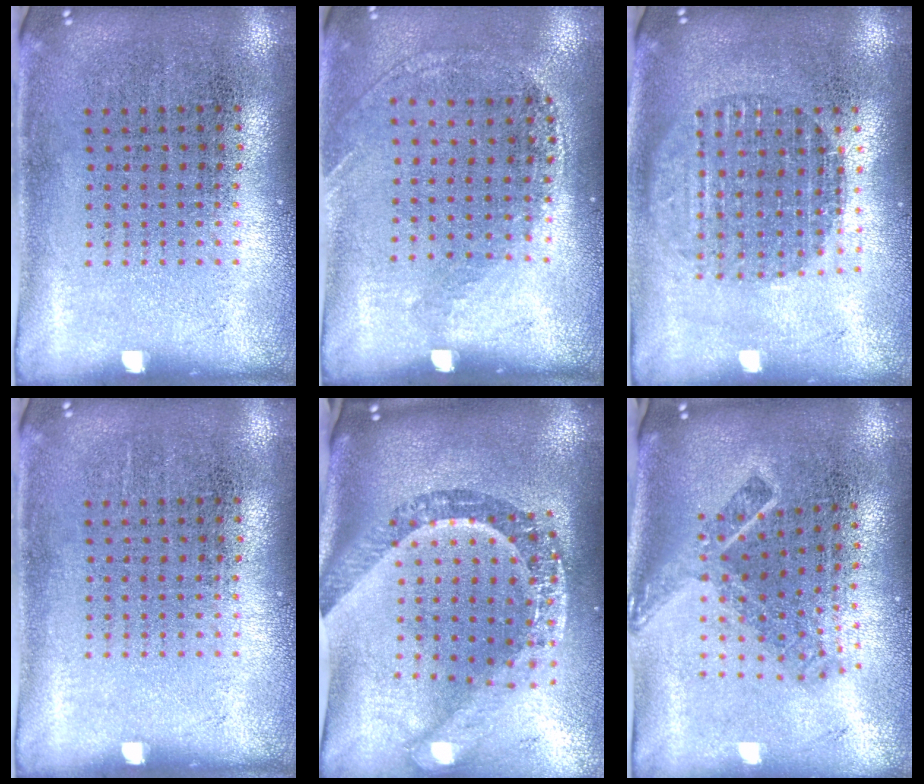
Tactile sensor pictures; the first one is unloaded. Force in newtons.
{"total": 1.2, "press": 1.0, "slide": 0.7}
{"total": 1.8, "press": 1.5, "slide": 0.9}
{"total": 0.0}
{"total": 3.2, "press": 2.4, "slide": 2.2}
{"total": 2.1, "press": 1.4, "slide": 1.5}